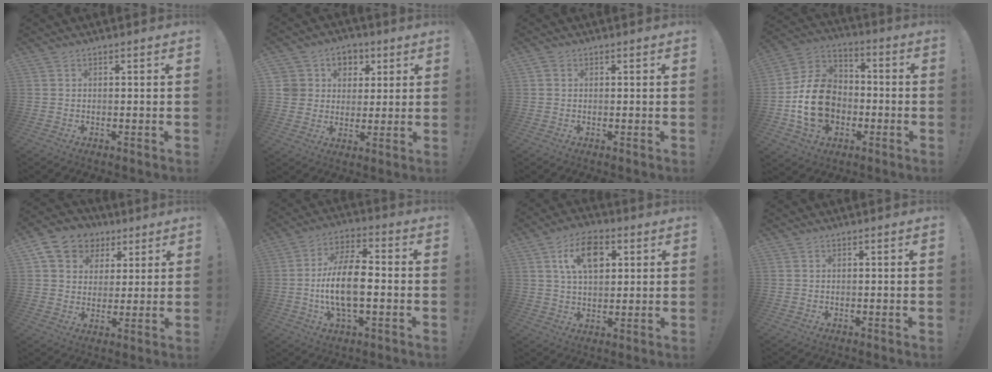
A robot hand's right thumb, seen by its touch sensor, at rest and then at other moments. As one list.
[{"total": 8.6, "force": [1.9, 8.1, 1.8], "torque": [-0.032, -0.005, 0.046]}, {"total": 0.8, "force": [0.2, 0.8, 0.1], "torque": [-0.008, 0.005, 0.005]}, {"total": 18.3, "force": [-3.9, 14.1, 11.0], "torque": [-0.203, 0.030, -0.060]}, {"total": 11.5, "force": [5.6, 9.2, 4.0], "torque": [-0.055, -0.030, 0.112]}, {"total": 14.1, "force": [-2.4, 6.2, 12.4], "torque": [-0.251, 0.007, -0.048]}, {"total": 11.8, "force": [4.2, 7.3, 8.3], "torque": [-0.121, 0.004, 0.073]}, {"total": 0.0}]